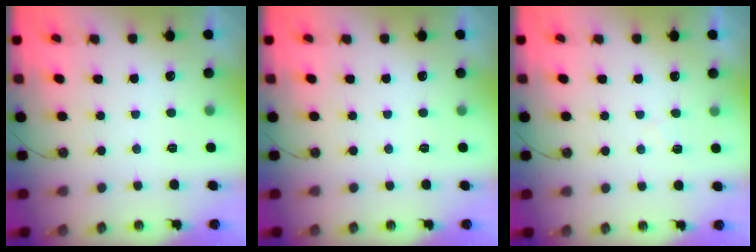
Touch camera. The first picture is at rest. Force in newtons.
{"total": 0.0}
{"total": 5.4, "press": 5.4, "slide": 0.7}